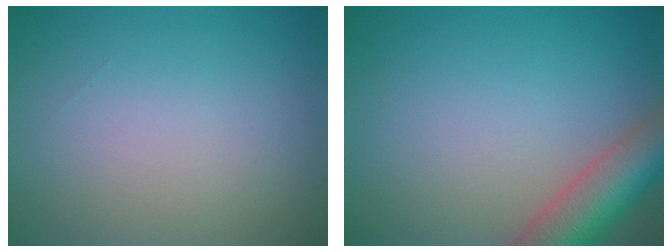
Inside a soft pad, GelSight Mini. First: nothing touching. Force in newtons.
{"total": 6.7, "press": 6.7, "slide": 0.4}